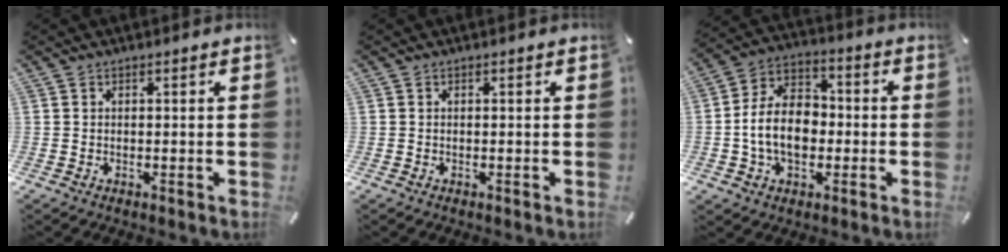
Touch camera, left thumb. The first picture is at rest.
{"total": 0.0}
{"total": 11.8, "force": [-2.2, 8.8, 7.6], "torque": [-0.168, 0.018, -0.043]}